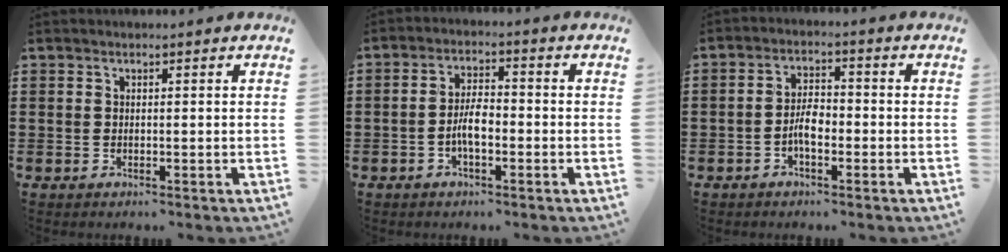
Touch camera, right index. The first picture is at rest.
{"total": 4.5, "force": [-1.4, 1.8, 4.0], "torque": [-0.083, 0.003, -0.029]}
{"total": 3.9, "force": [-1.3, 1.7, 3.3], "torque": [-0.065, 0.005, -0.026]}